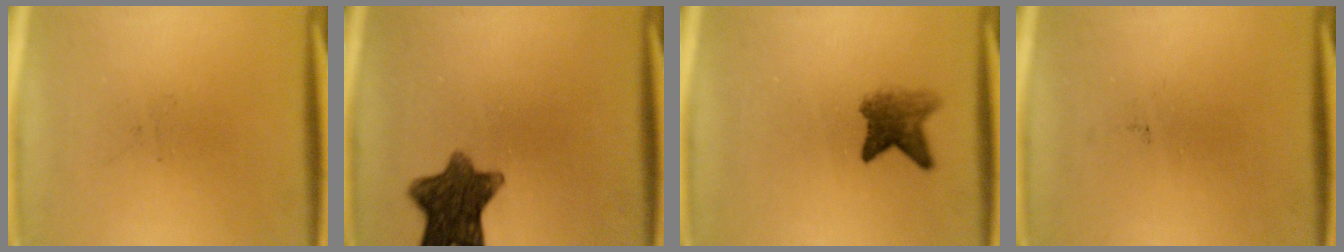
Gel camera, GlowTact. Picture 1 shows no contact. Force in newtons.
{"total": 10.2}
{"total": 4.1}
{"total": 0.0}